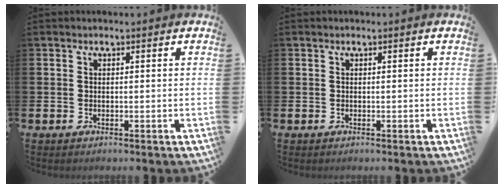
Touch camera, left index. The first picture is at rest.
{"total": 0.0}